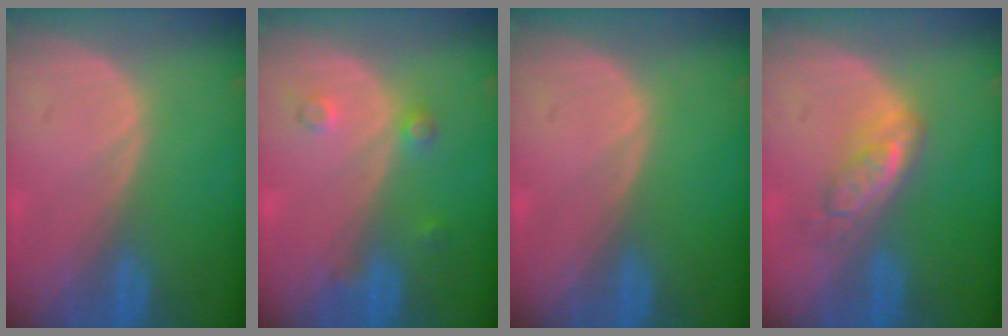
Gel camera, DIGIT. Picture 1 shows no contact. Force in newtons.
{"total": 2.3, "press": 2.3, "slide": 0.2}
{"total": 0.0}
{"total": 5.0, "press": 4.6, "slide": 2.0}